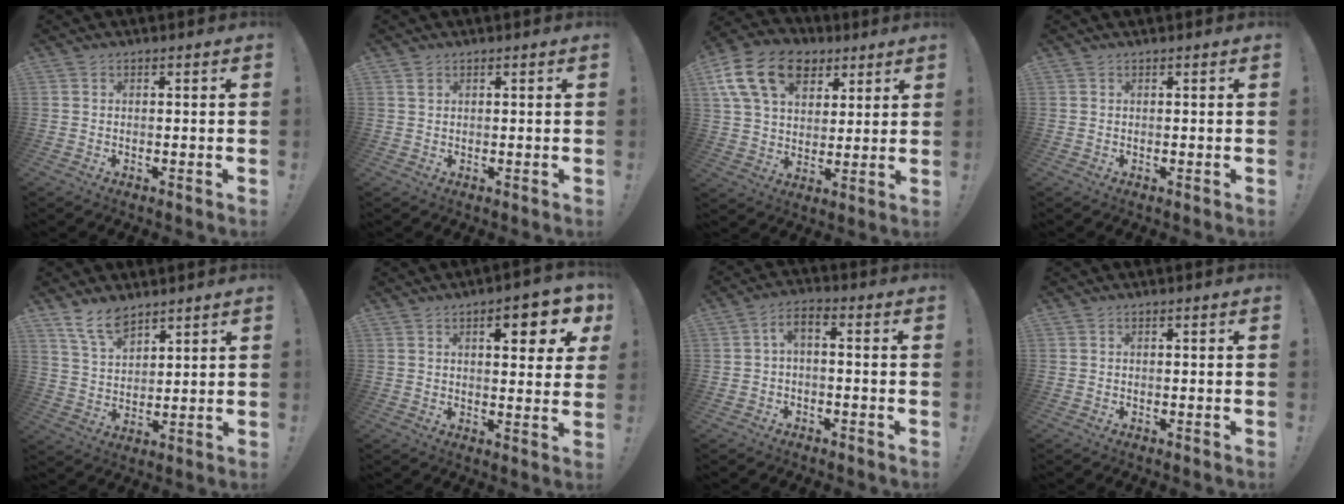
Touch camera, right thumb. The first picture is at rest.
{"total": 0.9, "force": [0.7, 0.6, 0.3], "torque": [-0.001, -0.002, 0.013]}
{"total": 19.1, "force": [8.9, 13.1, 10.8], "torque": [-0.173, -0.034, 0.166]}
{"total": 0.0}
{"total": 9.4, "force": [7.4, 4.2, 4.1], "torque": [-0.080, -0.041, 0.142]}
{"total": 8.9, "force": [3.8, 2.6, 7.6], "torque": [-0.097, -0.014, 0.056]}
{"total": 3.7, "force": [-1.2, 1.4, 3.2], "torque": [-0.066, 0.000, -0.024]}
{"total": 0.0}